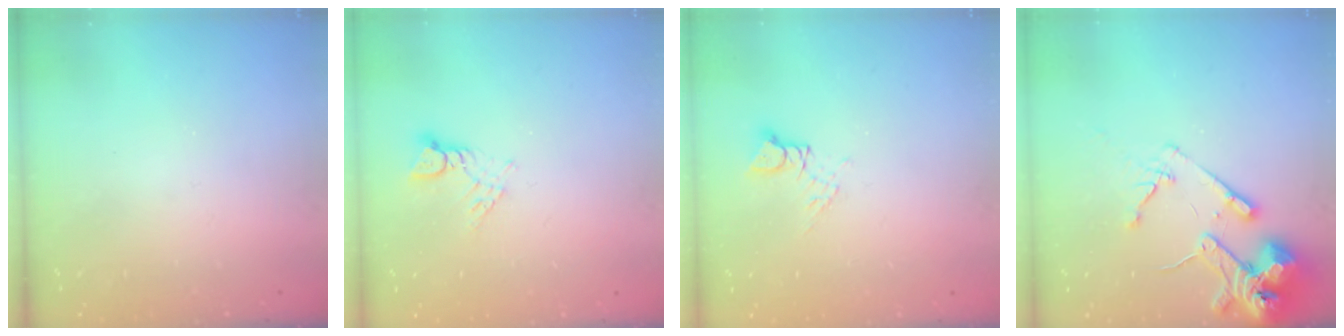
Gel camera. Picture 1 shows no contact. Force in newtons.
{"total": 3.8, "press": 3.8, "slide": 0.2}
{"total": 4.6, "press": 4.5, "slide": 0.6}
{"total": 13.9, "press": 13.8, "slide": 1.8}